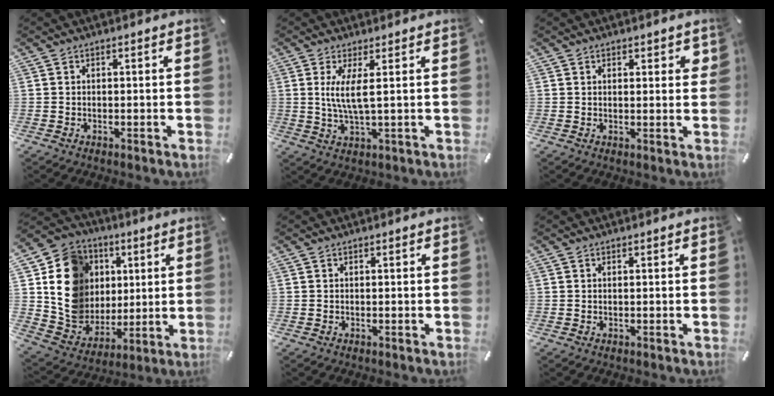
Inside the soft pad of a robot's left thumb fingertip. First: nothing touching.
{"total": 6.6, "force": [1.2, 1.2, 6.3], "torque": [-0.137, -0.007, 0.016]}
{"total": 1.9, "force": [1.2, 1.1, 1.0], "torque": [-0.005, -0.002, 0.018]}
{"total": 16.4, "force": [3.7, 15.2, 5.0], "torque": [-0.082, -0.013, 0.087]}
{"total": 0.0}
{"total": 0.0}